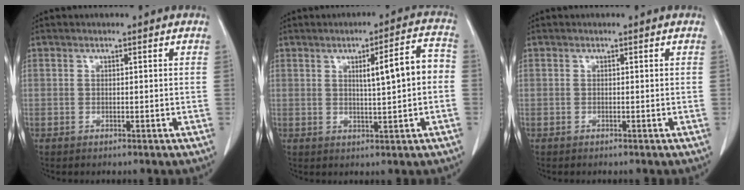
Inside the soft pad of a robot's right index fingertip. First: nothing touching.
{"total": 7.2, "force": [0.4, 0.8, 7.2], "torque": [-0.103, 0.018, 0.006]}
{"total": 0.0}